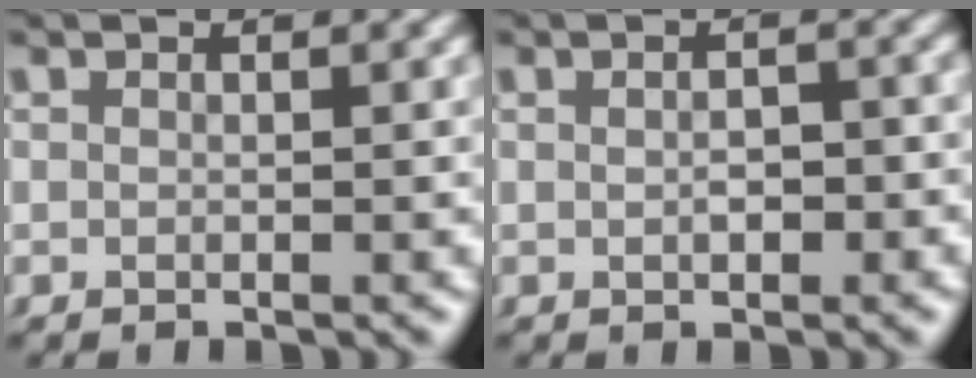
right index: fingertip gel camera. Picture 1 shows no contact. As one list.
[{"total": 1.5, "force": [-0.4, 0.8, 1.2], "torque": [-0.017, -0.002, -0.008]}]